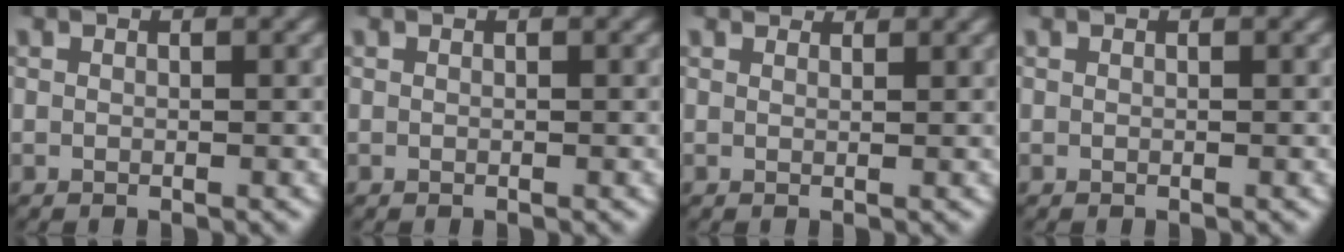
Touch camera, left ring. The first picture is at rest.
{"total": 0.0}
{"total": 2.0, "force": [1.9, -0.2, 0.4], "torque": [-0.003, -0.002, 0.032]}
{"total": 0.0}